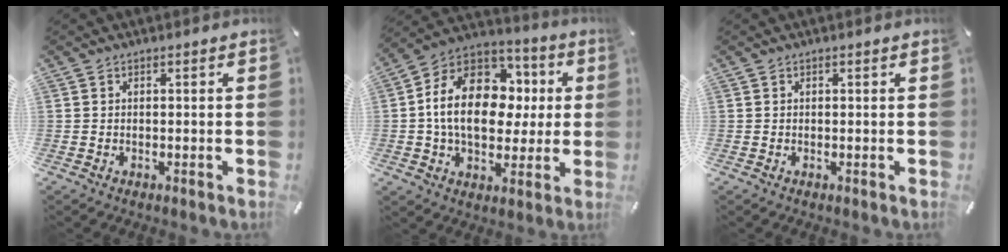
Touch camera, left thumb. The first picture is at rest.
{"total": 18.6, "force": [1.0, 13.9, 12.3], "torque": [-0.223, 0.000, 0.019]}
{"total": 0.0}